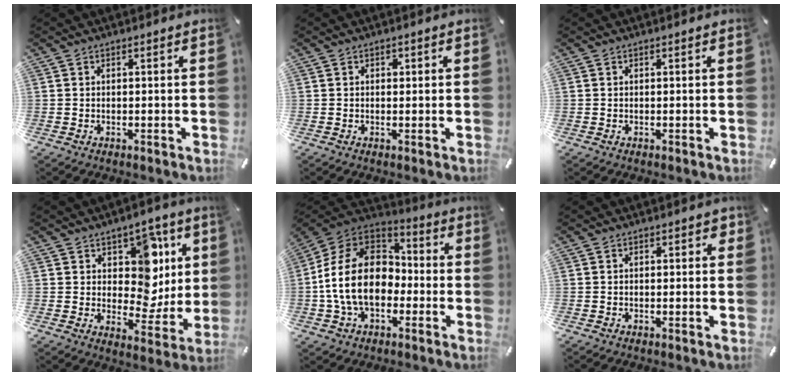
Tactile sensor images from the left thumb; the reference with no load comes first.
{"total": 0.8, "force": [0.1, 0.7, 0.4], "torque": [-0.008, 0.003, 0.002]}
{"total": 0.0}
{"total": 13.0, "force": [4.4, 9.9, 7.3], "torque": [-0.080, -0.037, 0.081]}
{"total": 17.9, "force": [-3.5, 13.3, 11.4], "torque": [-0.244, 0.036, -0.065]}
{"total": 0.9, "force": [-0.1, 0.6, 0.6], "torque": [-0.011, 0.005, -0.004]}